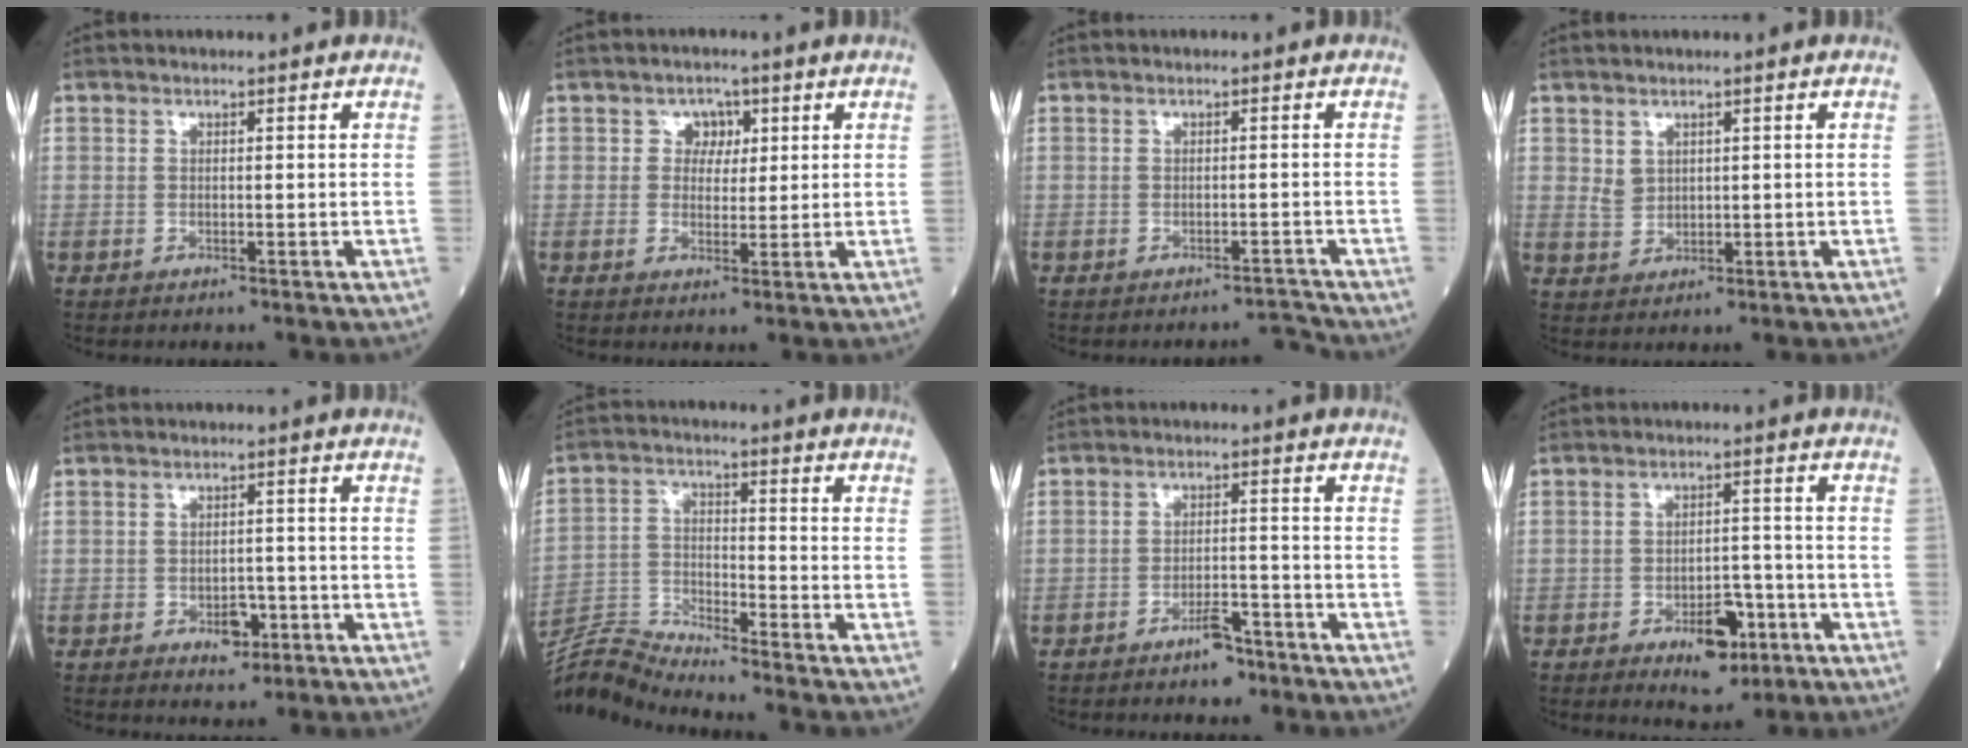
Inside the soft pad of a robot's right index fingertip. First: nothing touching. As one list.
[{"total": 3.1, "force": [1.1, 2.5, 1.4], "torque": [-0.013, 0.004, 0.013]}, {"total": 1.7, "force": [-1.6, -0.3, -0.4], "torque": [0.012, -0.005, -0.019]}, {"total": 2.4, "force": [1.1, 1.9, 0.8], "torque": [-0.021, 0.000, 0.030]}, {"total": 3.1, "force": [-1.4, 1.9, 2.0], "torque": [-0.024, 0.005, -0.012]}, {"total": 7.6, "force": [-7.2, -2.2, -0.4], "torque": [-0.011, 0.005, -0.141]}, {"total": 3.7, "force": [-2.9, 1.2, 2.0], "torque": [-0.034, 0.004, -0.045]}, {"total": 6.3, "force": [-3.2, 3.0, 4.5], "torque": [-0.062, 0.002, -0.042]}]